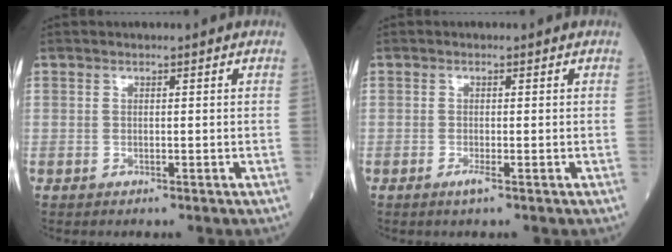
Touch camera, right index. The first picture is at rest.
{"total": 1.3, "force": [-0.7, -0.2, 1.1], "torque": [-0.020, -0.003, -0.013]}